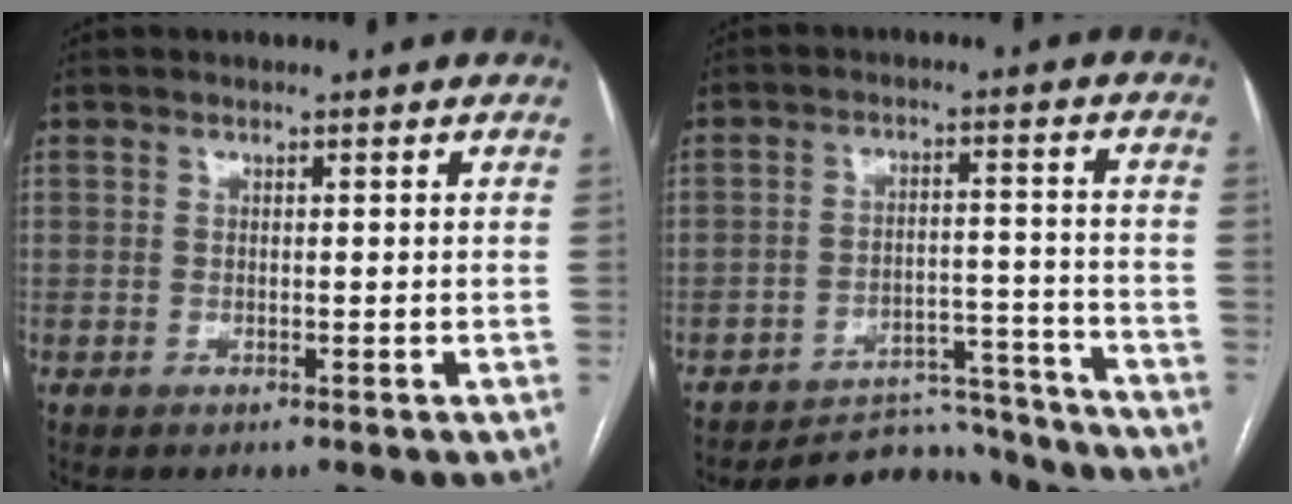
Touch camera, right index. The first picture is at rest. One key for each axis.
{"total": 11.7, "fx": -11.4, "fy": 2.3, "fz": -0.4, "tx": 0.024, "ty": 0.036, "tz": -0.167}